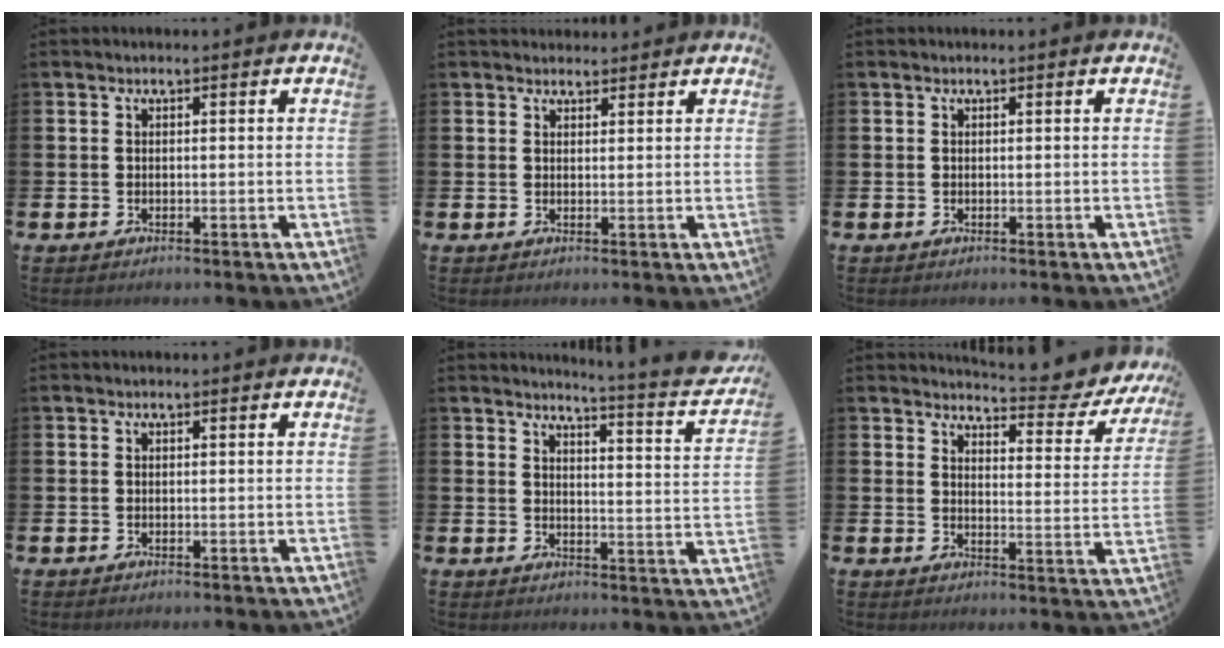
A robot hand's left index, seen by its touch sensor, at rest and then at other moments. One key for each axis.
{"total": 2.0, "fx": 1.9, "fy": 0.7, "fz": 0.0, "tx": 0.004, "ty": -0.005, "tz": 0.033}
{"total": 0.0}
{"total": 0.0}
{"total": 4.4, "fx": 4.1, "fy": -0.3, "fz": 1.5, "tx": -0.026, "ty": -0.044, "tz": 0.059}
{"total": 4.9, "fx": 4.7, "fy": 0.8, "fz": 1.1, "tx": -0.024, "ty": -0.041, "tz": 0.075}